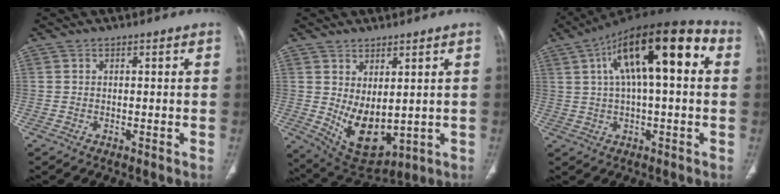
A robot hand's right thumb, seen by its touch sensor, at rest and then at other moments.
{"total": 10.3, "force": [0.6, 5.7, 8.5], "torque": [-0.127, -0.023, 0.042]}
{"total": 20.5, "force": [5.4, 7.3, 18.4], "torque": [-0.287, 0.036, 0.078]}